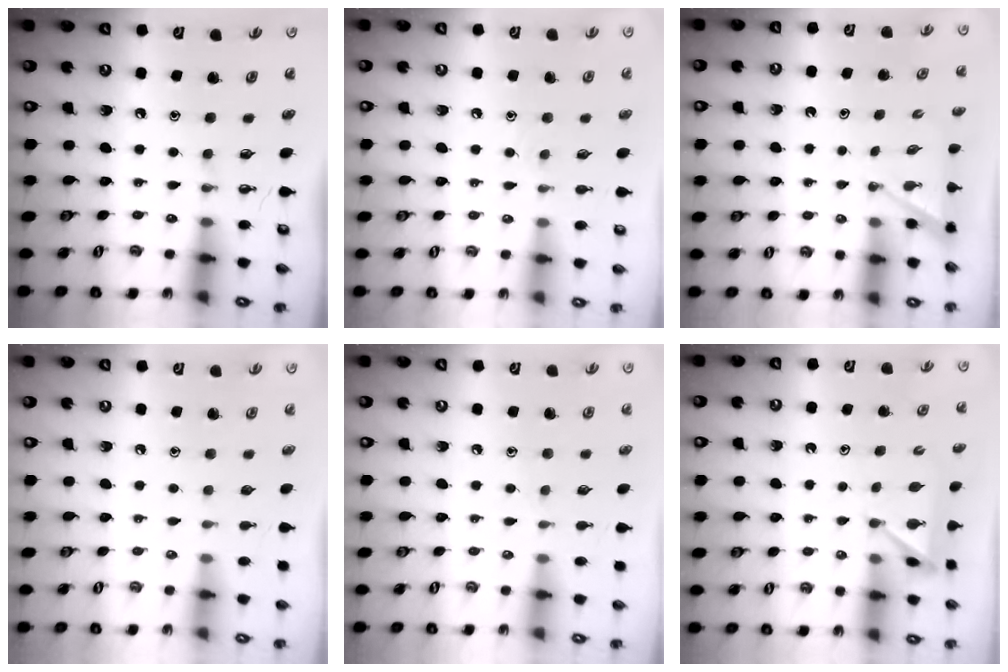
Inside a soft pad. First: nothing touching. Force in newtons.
{"total": 6.5, "press": 6.5, "slide": 0.7}
{"total": 2.3, "press": 2.3, "slide": 0.3}
{"total": 0.0}
{"total": 4.9, "press": 4.8, "slide": 0.6}
{"total": 4.5, "press": 4.4, "slide": 0.7}